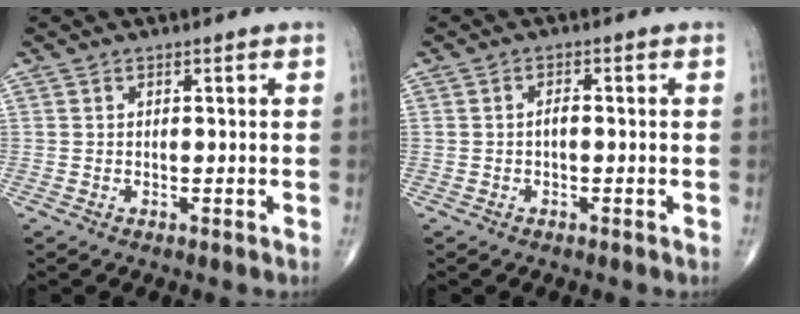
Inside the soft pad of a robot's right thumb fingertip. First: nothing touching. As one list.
[{"total": 1.3, "force": [-0.3, 0.6, 1.1], "torque": [-0.014, 0.005, -0.009]}]